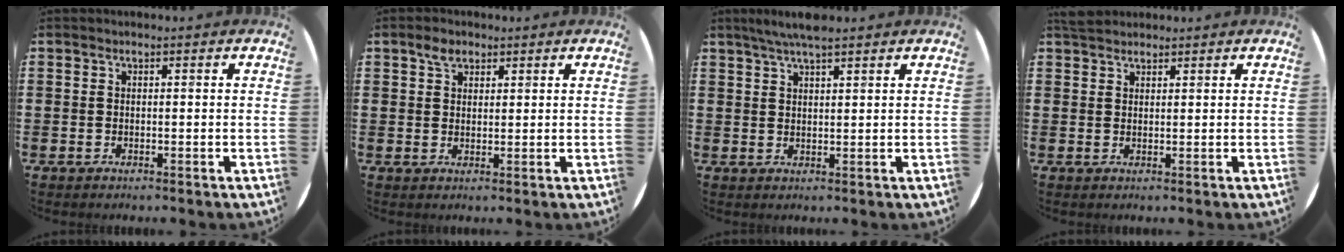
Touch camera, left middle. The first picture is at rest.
{"total": 2.6, "force": [1.9, 1.5, 1.0], "torque": [-0.005, -0.001, 0.031]}
{"total": 3.8, "force": [3.3, 0.4, 1.9], "torque": [-0.042, -0.001, 0.058]}
{"total": 2.0, "force": [1.8, 0.6, 0.4], "torque": [-0.003, 0.004, 0.034]}